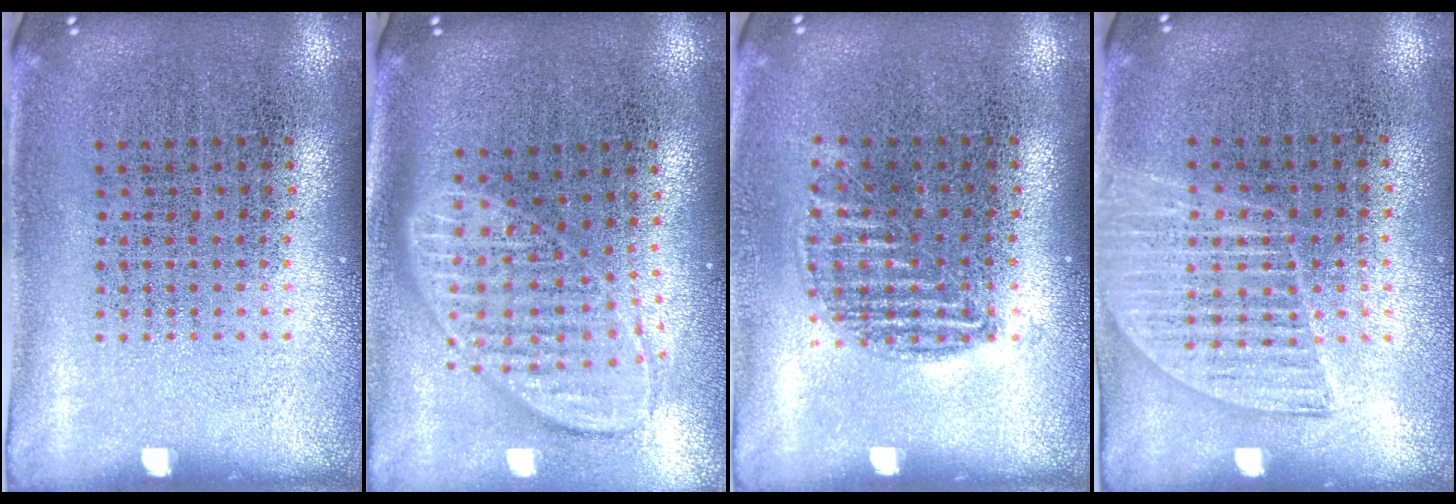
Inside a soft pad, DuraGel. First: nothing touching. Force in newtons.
{"total": 1.8, "press": 1.4, "slide": 1.1}
{"total": 0.9, "press": 0.8, "slide": 0.4}
{"total": 1.3, "press": 1.2, "slide": 0.6}